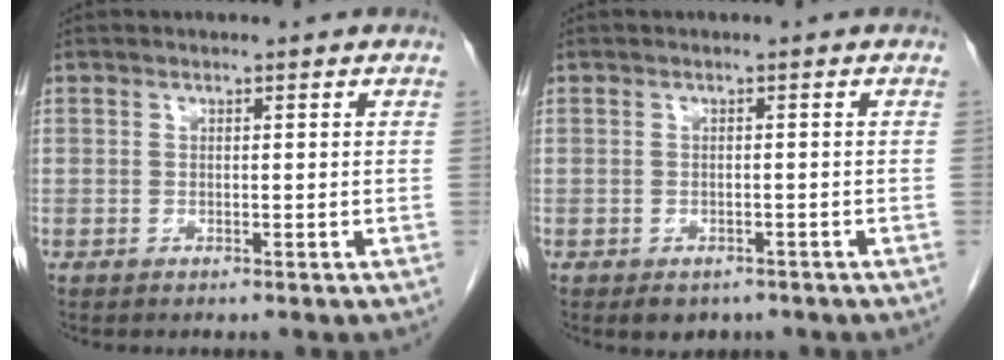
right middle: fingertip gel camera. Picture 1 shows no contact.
{"total": 3.1, "force": [-2.3, 1.9, 1.0], "torque": [-0.009, 0.000, -0.023]}